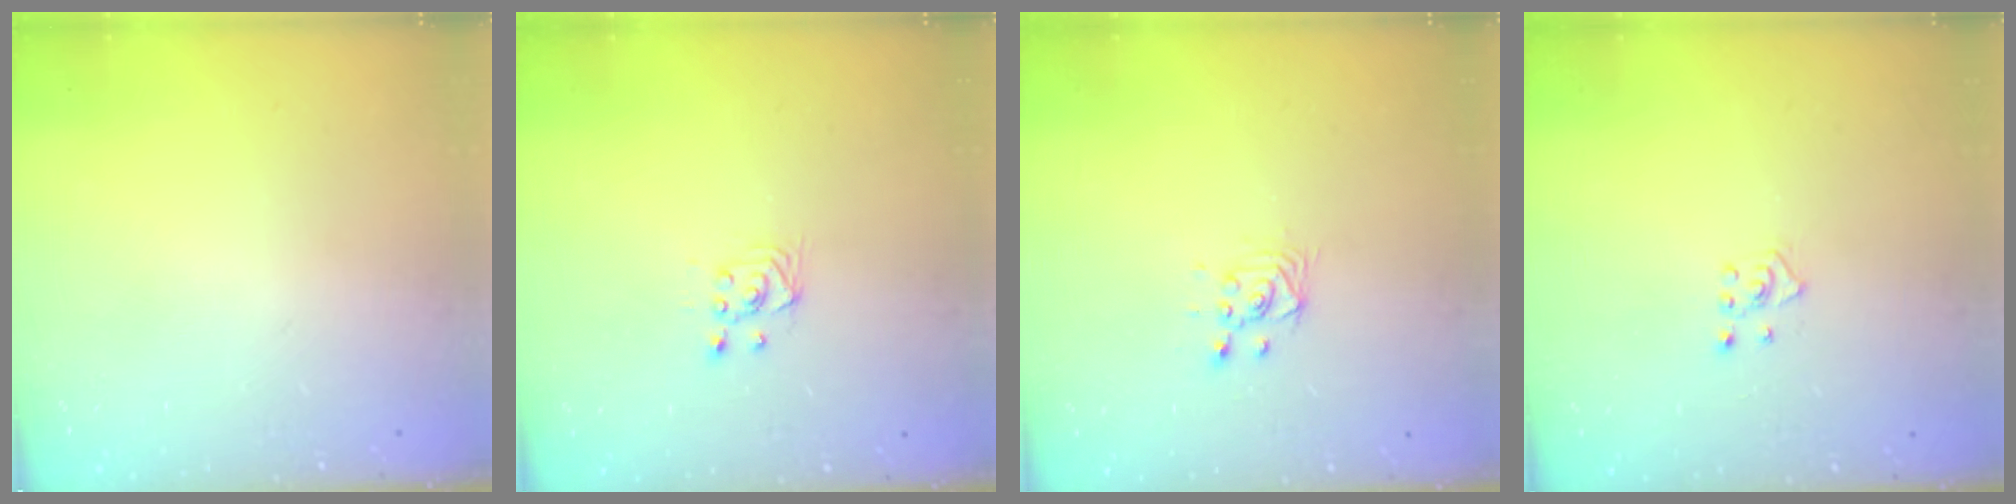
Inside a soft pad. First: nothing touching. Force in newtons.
{"total": 2.9, "press": 2.7, "slide": 1.0}
{"total": 3.3, "press": 3.3, "slide": 0.4}
{"total": 4.1, "press": 4.1, "slide": 0.5}